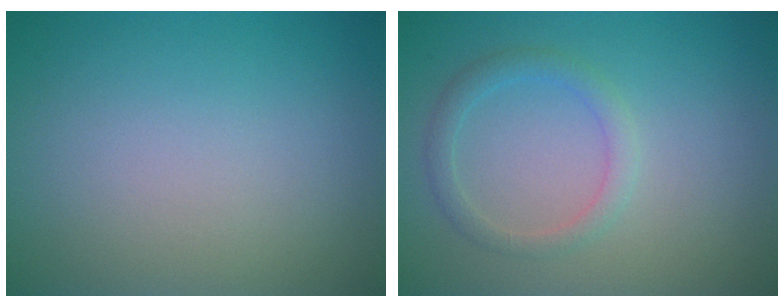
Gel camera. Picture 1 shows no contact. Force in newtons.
{"total": 1.9, "press": 1.9, "slide": 0.1}